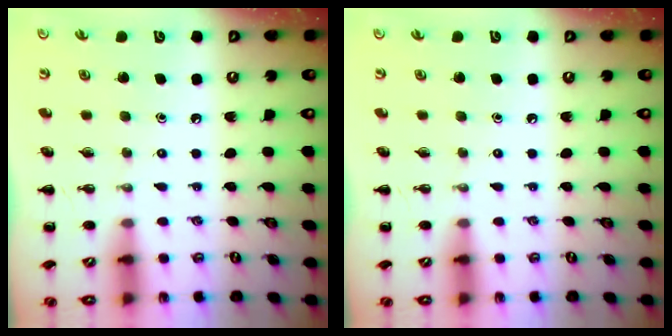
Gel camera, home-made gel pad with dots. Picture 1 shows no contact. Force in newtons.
{"total": 0.0}